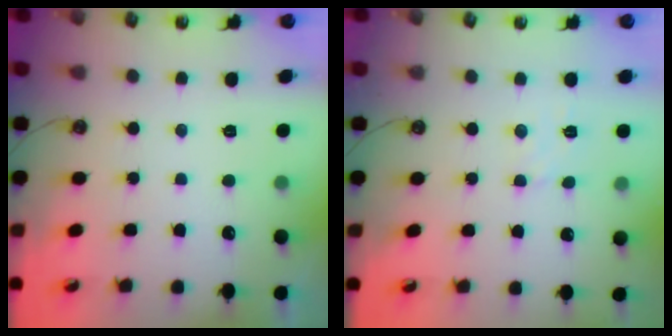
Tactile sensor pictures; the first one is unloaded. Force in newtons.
{"total": 6.0, "press": 6.0, "slide": 0.6}